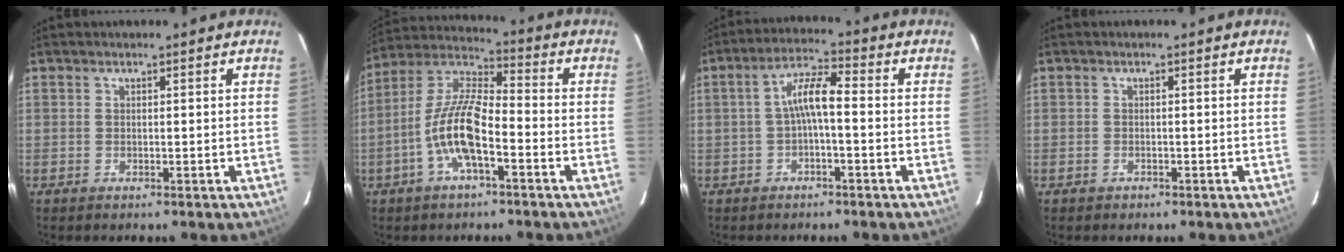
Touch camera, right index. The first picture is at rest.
{"total": 11.7, "force": [-4.7, 3.5, 10.2], "torque": [-0.216, 0.005, -0.094]}
{"total": 5.7, "force": [-1.0, 1.3, 5.4], "torque": [-0.112, 0.018, -0.020]}
{"total": 1.2, "force": [-0.8, 1.0, 0.1], "torque": [-0.002, 0.003, -0.010]}